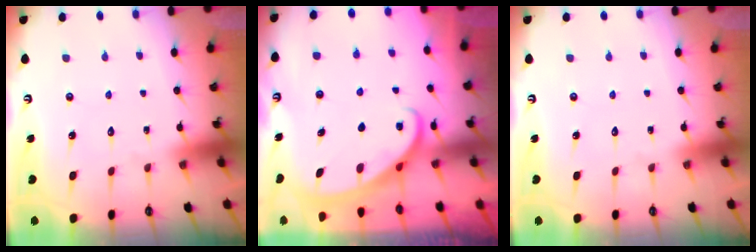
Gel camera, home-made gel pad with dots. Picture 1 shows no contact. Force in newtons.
{"total": 2.5, "press": 2.5, "slide": 0.3}
{"total": 0.0}